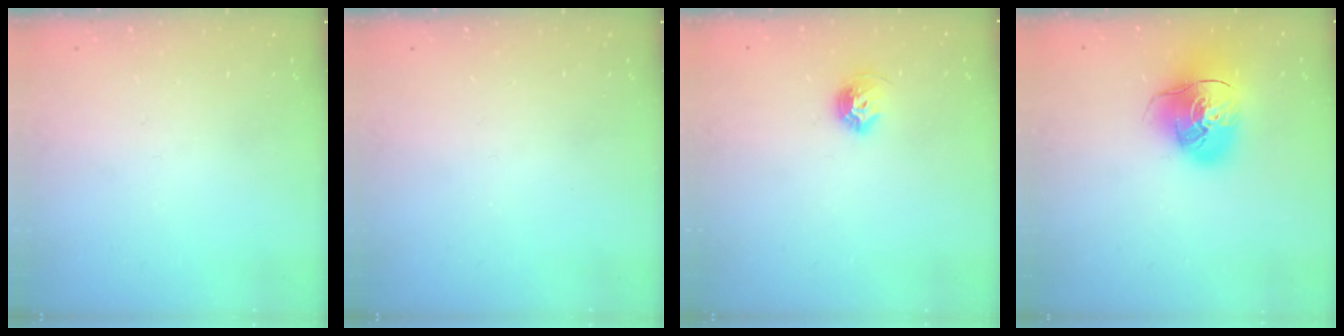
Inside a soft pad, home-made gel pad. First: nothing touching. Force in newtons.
{"total": 0.0}
{"total": 8.4, "press": 8.3, "slide": 0.9}
{"total": 16.2, "press": 16.0, "slide": 2.4}